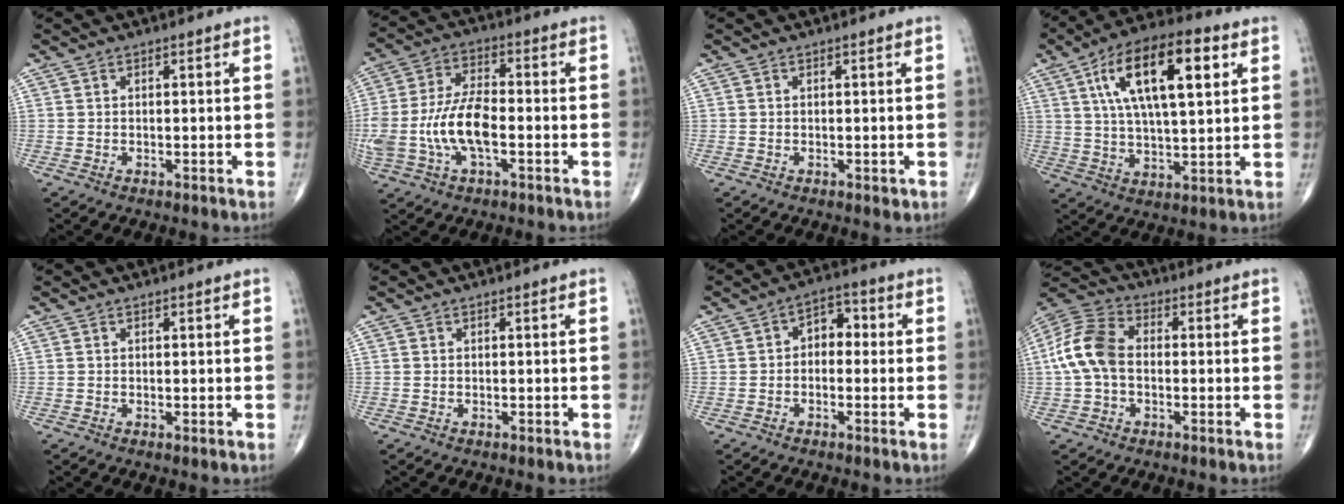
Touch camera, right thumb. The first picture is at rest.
{"total": 13.3, "force": [-2.7, 6.2, 11.4], "torque": [-0.250, 0.024, -0.052]}
{"total": 0.8, "force": [-0.1, 0.5, 0.6], "torque": [-0.005, -0.001, -0.001]}
{"total": 18.5, "force": [6.4, 7.1, 15.8], "torque": [-0.260, 0.002, 0.105]}
{"total": 0.0}
{"total": 0.0}
{"total": 5.3, "force": [0.1, 3.7, 3.8], "torque": [-0.028, 0.022, -0.013]}
{"total": 11.1, "force": [-0.5, 7.4, 8.2], "torque": [-0.172, 0.031, -0.023]}